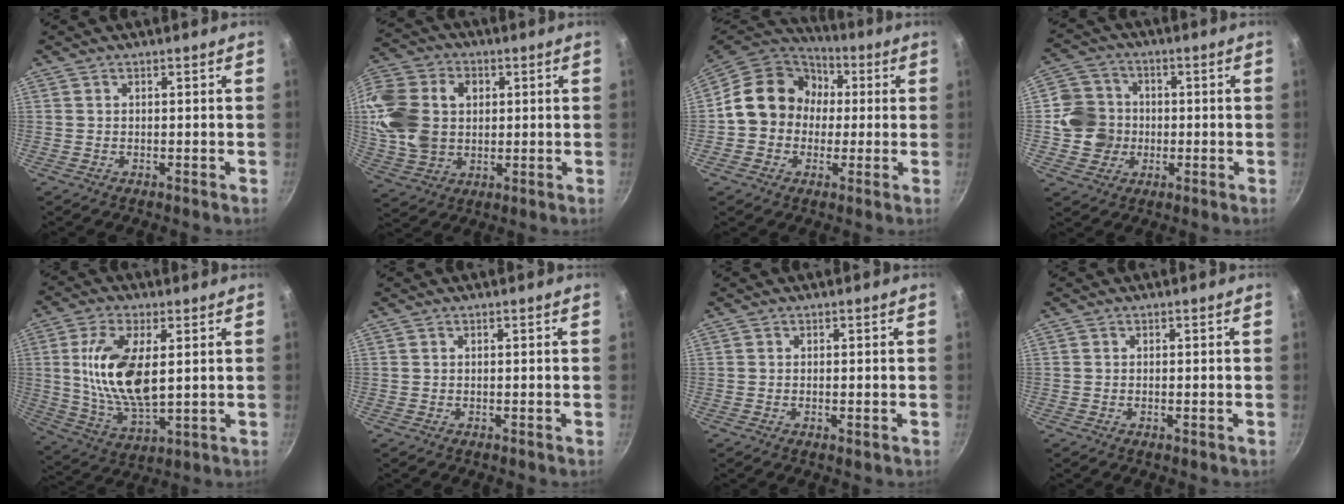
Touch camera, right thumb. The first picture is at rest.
{"total": 18.1, "force": [2.3, 14.0, 11.2], "torque": [-0.220, 0.015, 0.045]}
{"total": 15.5, "force": [1.1, 13.4, 7.7], "torque": [-0.091, 0.040, 0.000]}
{"total": 9.1, "force": [-0.6, 8.6, 3.0], "torque": [-0.024, 0.019, -0.020]}
{"total": 15.2, "force": [2.5, 7.1, 13.2], "torque": [-0.249, -0.012, 0.053]}
{"total": 0.0}
{"total": 1.1, "force": [-0.2, 0.4, 1.0], "torque": [-0.018, -0.002, -0.005]}
{"total": 0.8, "force": [-0.2, 0.2, 0.7], "torque": [-0.013, 0.000, -0.005]}